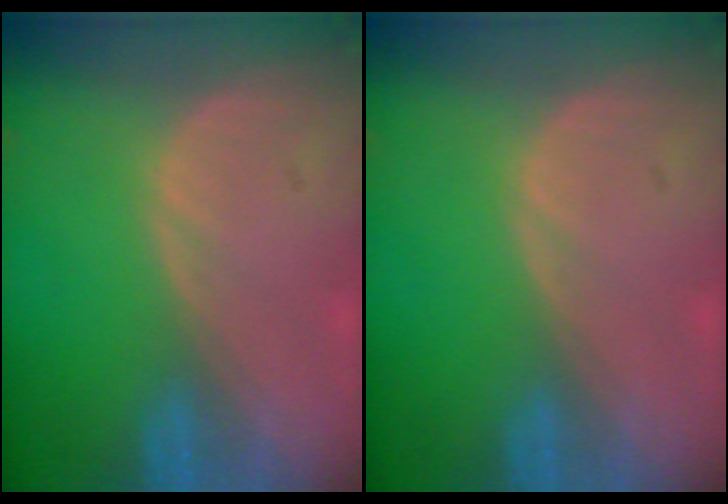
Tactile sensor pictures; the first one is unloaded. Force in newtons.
{"total": 0.0}